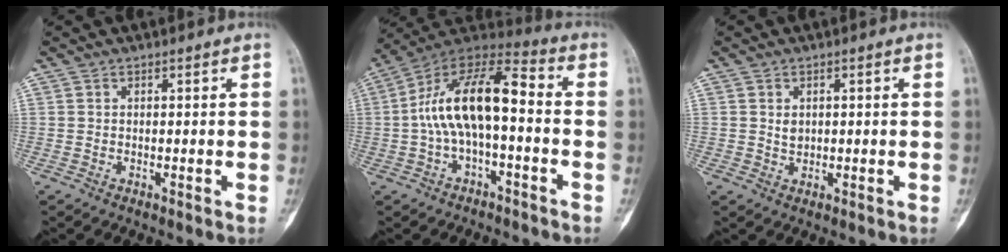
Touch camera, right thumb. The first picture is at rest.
{"total": 15.6, "force": [-1.1, 6.8, 14.0], "torque": [-0.255, 0.059, -0.028]}
{"total": 1.6, "force": [0.3, 1.4, 0.8], "torque": [-0.004, 0.000, 0.009]}